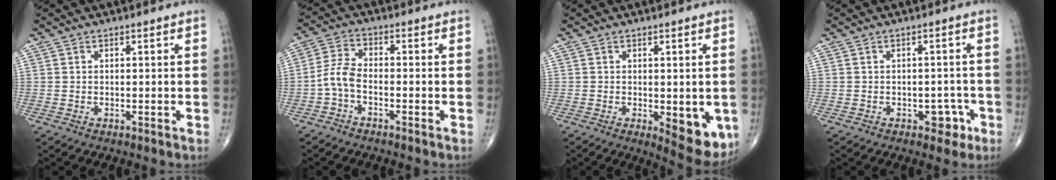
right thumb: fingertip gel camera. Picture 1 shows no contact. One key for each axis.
{"total": 4.7, "fx": -2.0, "fy": 2.2, "fz": 3.6, "tx": -0.080, "ty": 0.022, "tz": -0.048}
{"total": 9.2, "fx": -2.2, "fy": 4.0, "fz": 8.0, "tx": -0.080, "ty": -0.017, "tz": -0.019}
{"total": 3.5, "fx": -1.7, "fy": 2.4, "fz": 1.9, "tx": -0.003, "ty": 0.014, "tz": -0.021}